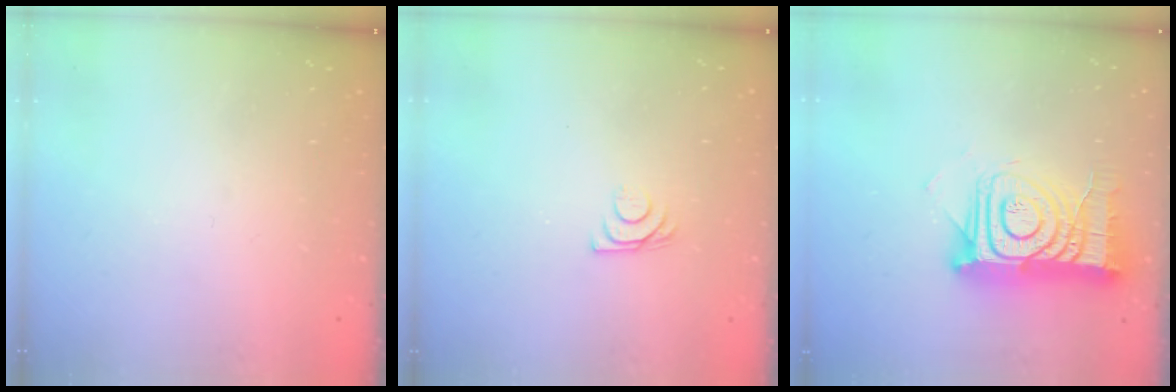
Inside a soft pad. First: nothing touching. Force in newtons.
{"total": 6.1, "press": 6.0, "slide": 0.8}
{"total": 17.6, "press": 17.5, "slide": 1.5}